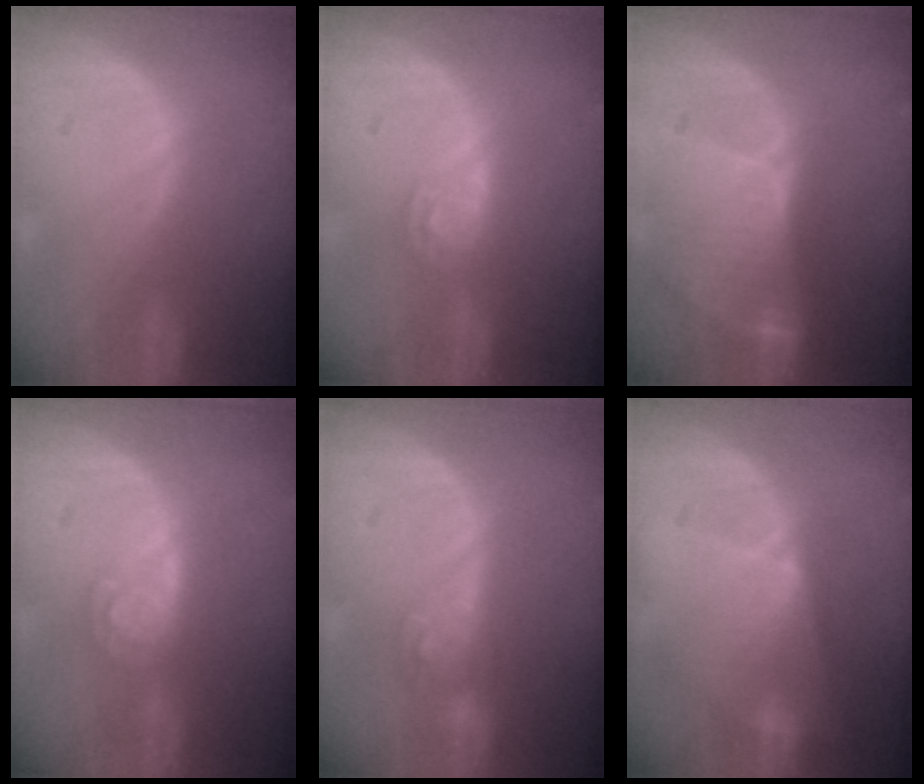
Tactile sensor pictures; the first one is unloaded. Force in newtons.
{"total": 4.8, "press": 4.2, "slide": 2.3}
{"total": 9.2, "press": 8.1, "slide": 4.3}
{"total": 5.2, "press": 5.2, "slide": 0.2}
{"total": 4.6, "press": 4.5, "slide": 0.8}
{"total": 6.3, "press": 6.3, "slide": 0.7}